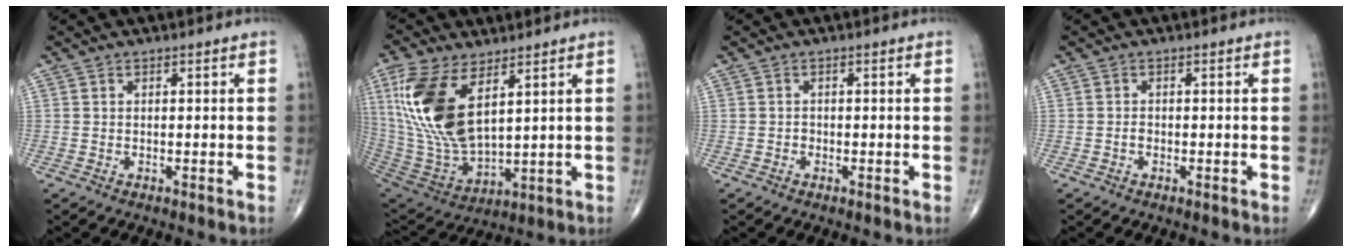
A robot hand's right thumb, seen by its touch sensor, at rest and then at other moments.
{"total": 18.3, "force": [6.9, 8.6, 14.5], "torque": [-0.300, -0.030, 0.147]}
{"total": 0.7, "force": [-0.3, 0.6, 0.2], "torque": [0.001, 0.003, -0.009]}
{"total": 0.8, "force": [-0.3, 0.6, 0.5], "torque": [-0.007, 0.002, -0.008]}